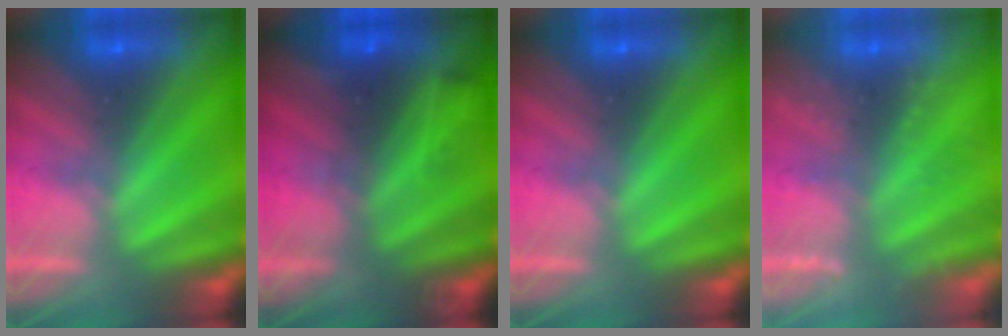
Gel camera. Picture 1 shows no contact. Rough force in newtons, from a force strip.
{"total": 7.7}
{"total": 0.0}
{"total": 2.4}